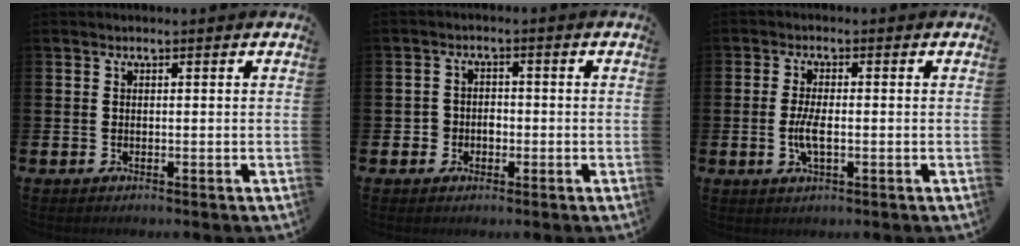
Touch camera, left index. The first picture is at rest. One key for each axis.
{"total": 2.3, "fx": -0.9, "fy": 2.0, "fz": 0.3, "tx": -0.009, "ty": 0.003, "tz": -0.024}
{"total": 3.7, "fx": -0.6, "fy": 1.2, "fz": 3.4, "tx": -0.062, "ty": -0.003, "tz": -0.015}